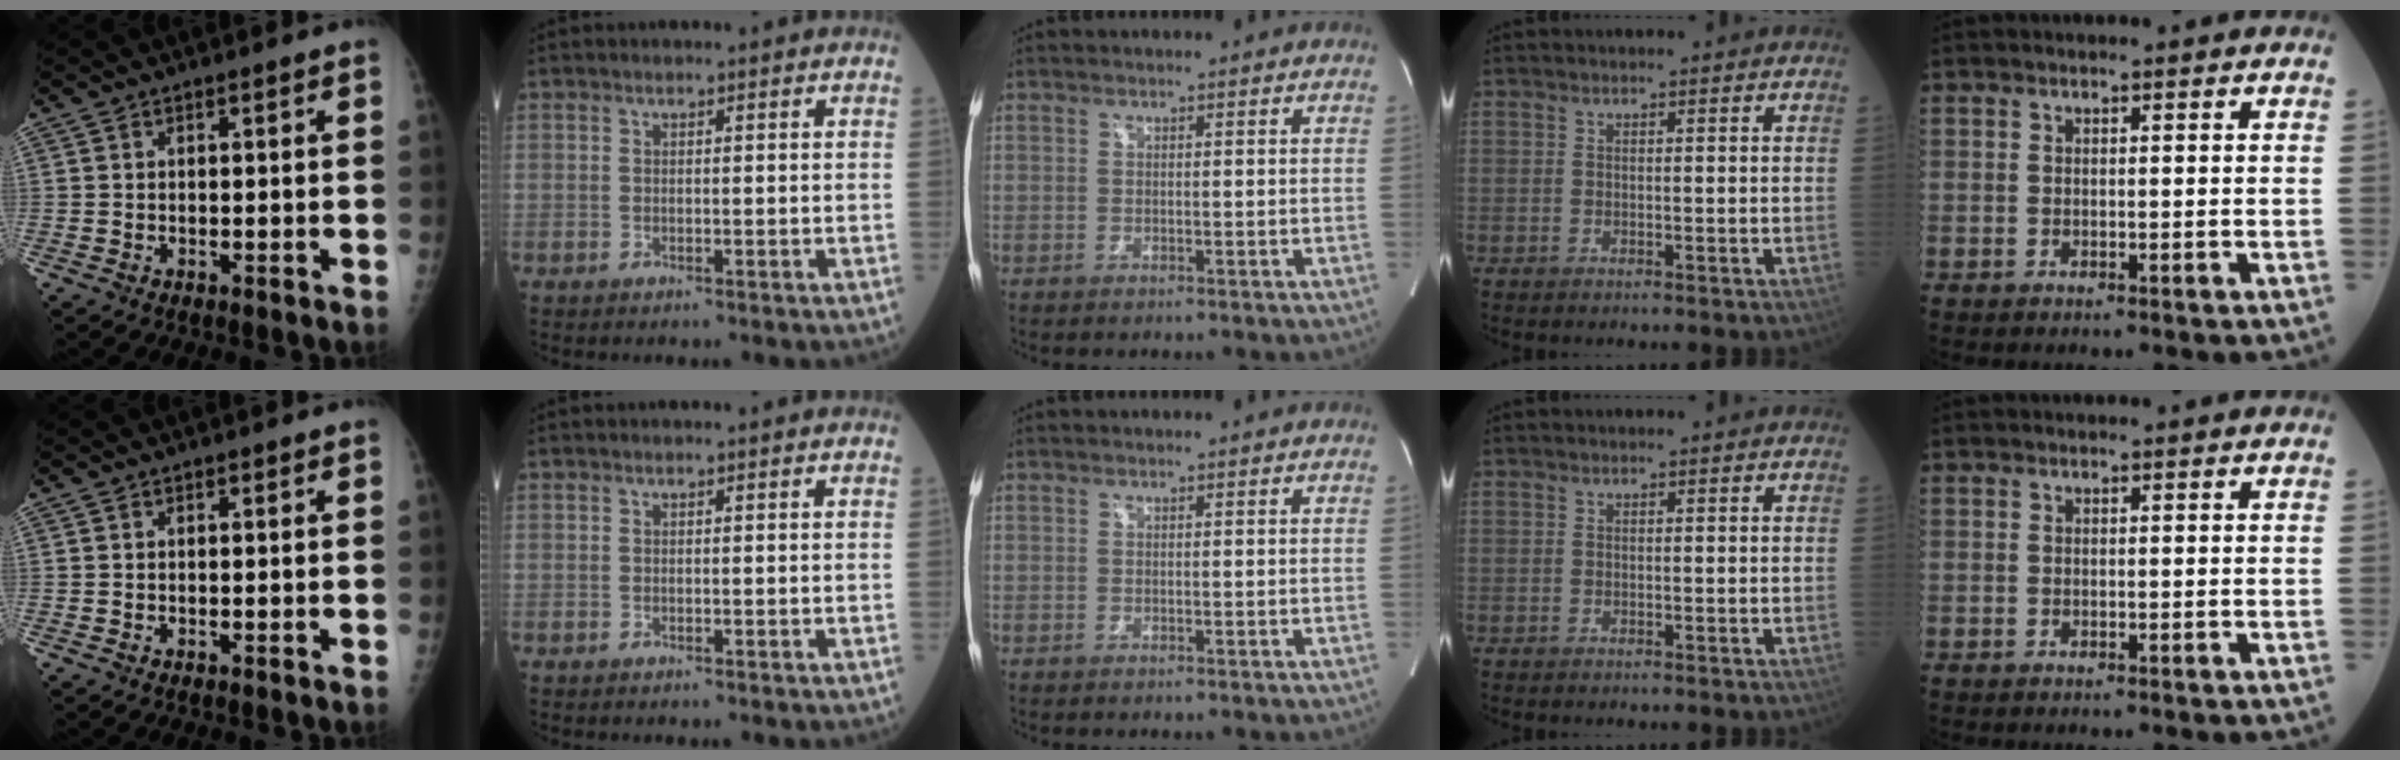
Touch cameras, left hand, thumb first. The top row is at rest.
{}